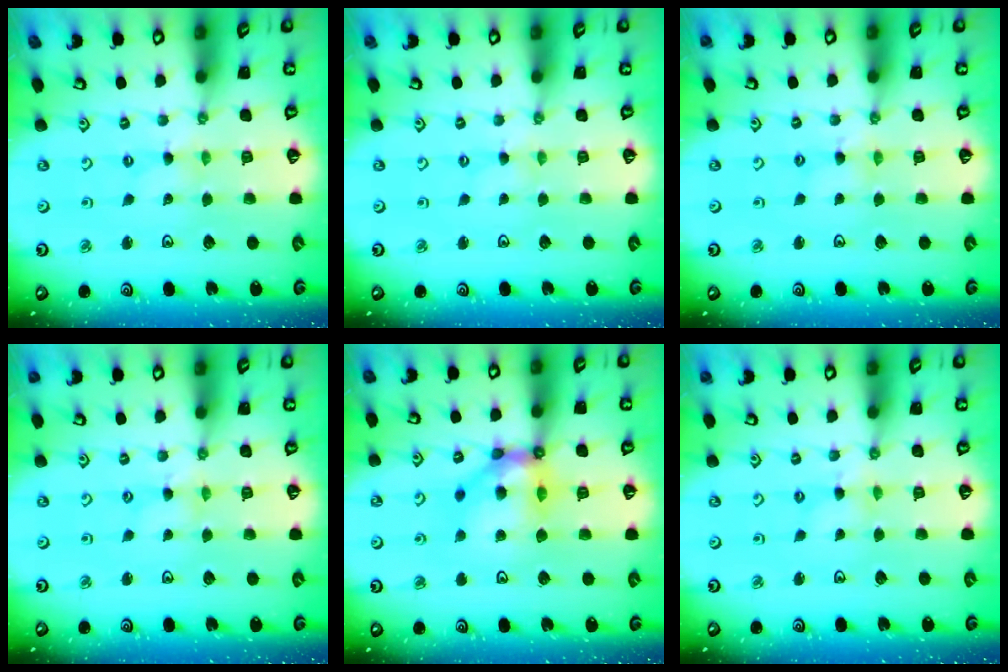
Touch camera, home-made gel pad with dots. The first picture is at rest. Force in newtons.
{"total": 0.0}
{"total": 2.2, "press": 2.2, "slide": 0.3}
{"total": 1.2, "press": 1.2, "slide": 0.2}
{"total": 12.3, "press": 12.3, "slide": 1.2}
{"total": 1.6, "press": 1.6, "slide": 0.2}